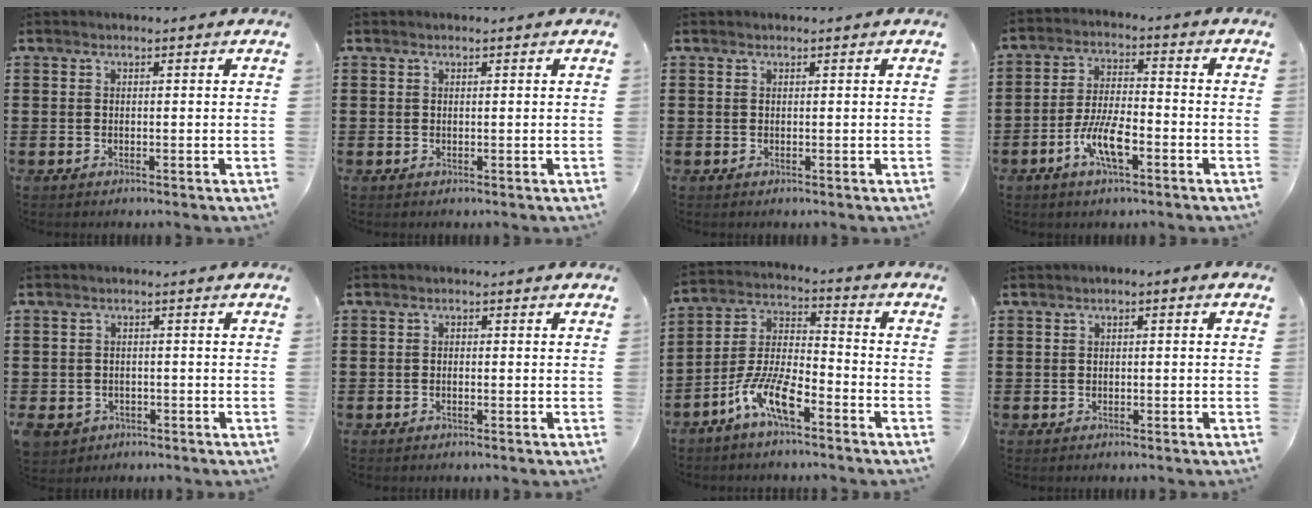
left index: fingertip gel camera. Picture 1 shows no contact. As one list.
[{"total": 0.0}, {"total": 0.0}, {"total": 7.7, "force": [-3.5, 2.6, 6.3], "torque": [-0.135, -0.005, -0.068]}, {"total": 2.0, "force": [-1.2, 1.5, 0.3], "torque": [-0.029, -0.003, -0.033]}, {"total": 0.6, "force": [-0.5, 0.2, 0.4], "torque": [-0.009, -0.003, -0.009]}, {"total": 9.9, "force": [-7.0, 2.4, 6.5], "torque": [-0.149, 0.001, -0.139]}, {"total": 0.8, "force": [-0.7, 0.4, 0.3], "torque": [-0.007, -0.001, -0.014]}]